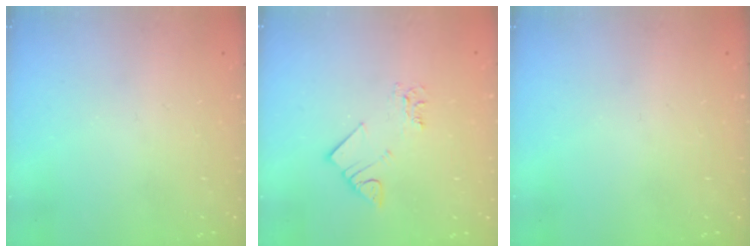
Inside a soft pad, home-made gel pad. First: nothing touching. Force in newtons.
{"total": 3.4, "press": 3.4, "slide": 0.2}
{"total": 0.0}